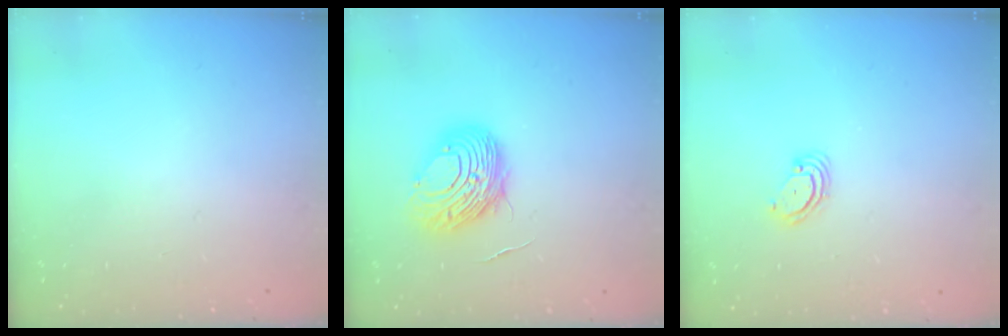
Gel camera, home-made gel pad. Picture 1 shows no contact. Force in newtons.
{"total": 9.5, "press": 9.5, "slide": 1.0}
{"total": 3.9, "press": 3.9, "slide": 0.2}